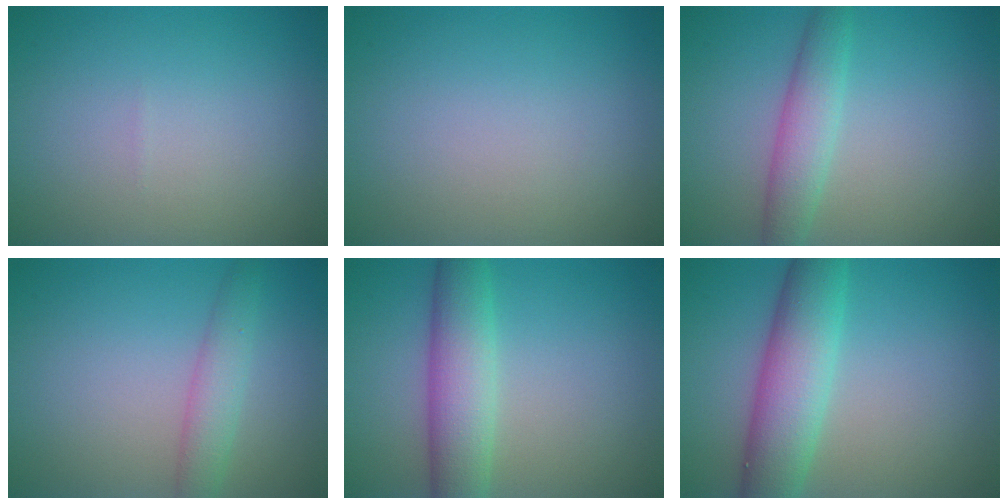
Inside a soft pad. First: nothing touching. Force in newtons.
{"total": 0.0}
{"total": 3.4, "press": 3.4, "slide": 0.0}
{"total": 2.8, "press": 2.8, "slide": 0.1}
{"total": 5.5, "press": 5.5, "slide": 0.1}
{"total": 6.5, "press": 6.5, "slide": 0.2}